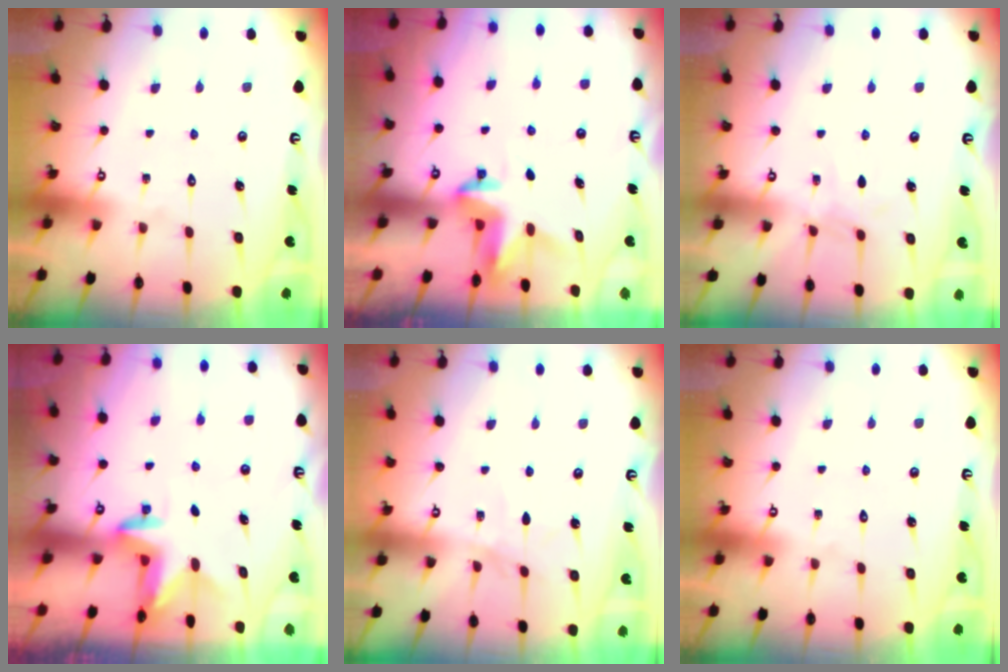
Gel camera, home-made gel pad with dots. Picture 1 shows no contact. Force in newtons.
{"total": 3.9, "press": 3.8, "slide": 0.4}
{"total": 5.4, "press": 5.4, "slide": 0.6}
{"total": 3.4, "press": 3.3, "slide": 0.3}
{"total": 2.9, "press": 2.8, "slide": 0.4}
{"total": 0.0}